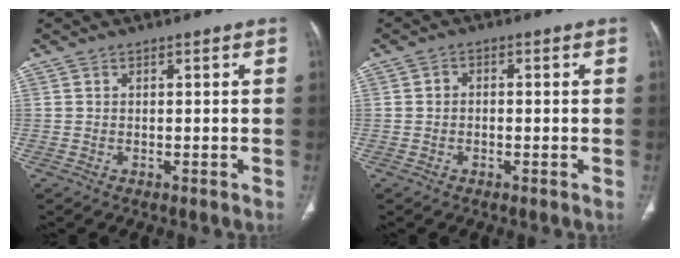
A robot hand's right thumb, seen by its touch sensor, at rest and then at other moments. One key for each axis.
{"total": 1.2, "fx": -0.3, "fy": 1.1, "fz": 0.5, "tx": -0.001, "ty": 0.004, "tz": -0.009}